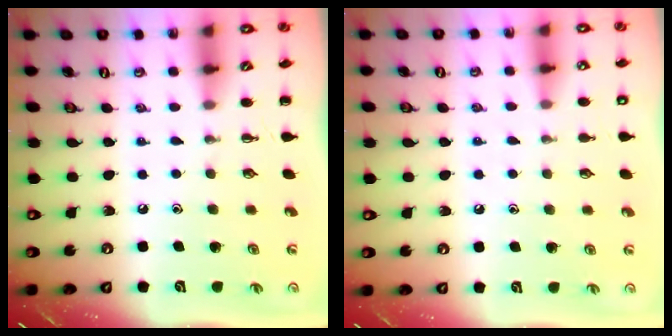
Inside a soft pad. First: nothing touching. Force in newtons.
{"total": 5.9, "press": 5.6, "slide": 1.8}